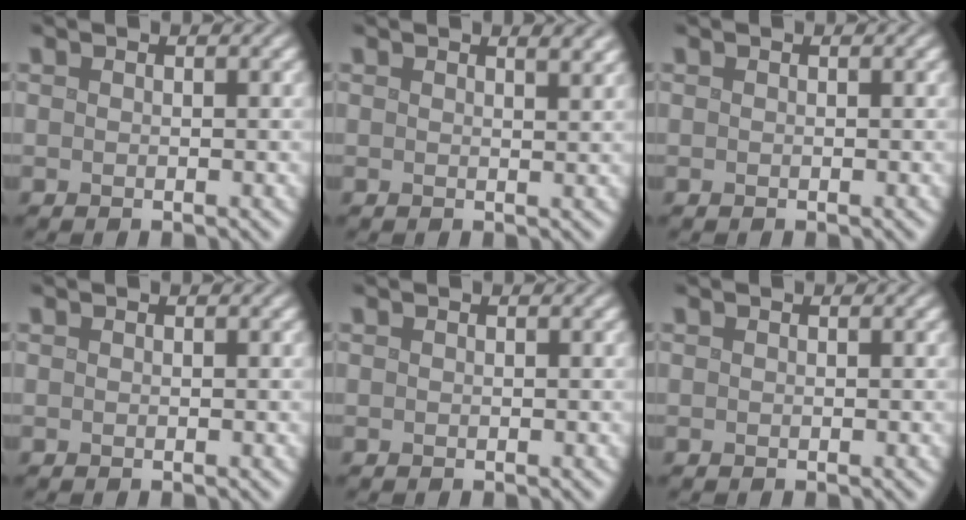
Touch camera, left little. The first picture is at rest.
{"total": 1.9, "force": [1.4, 0.6, 1.2], "torque": [-0.005, 0.005, 0.016]}
{"total": 0.0}
{"total": 0.0}
{"total": 0.0}
{"total": 0.0}